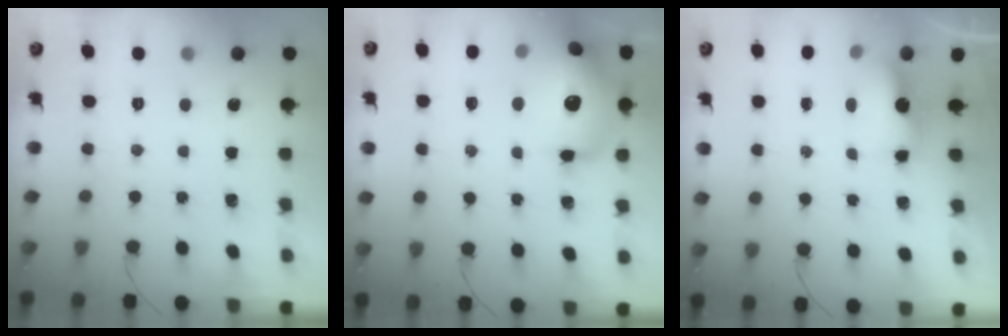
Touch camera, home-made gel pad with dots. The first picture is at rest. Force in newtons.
{"total": 22.1, "press": 20.7, "slide": 7.7}
{"total": 6.5, "press": 6.4, "slide": 0.4}